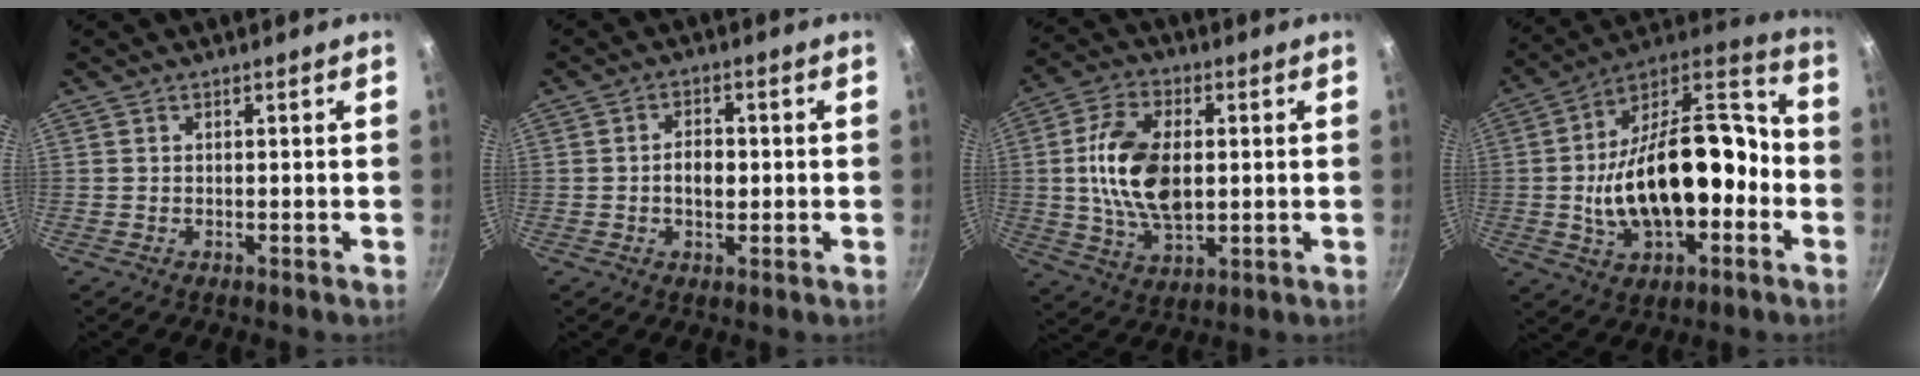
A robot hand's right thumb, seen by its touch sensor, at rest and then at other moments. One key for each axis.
{"total": 4.5, "fx": -0.2, "fy": 2.7, "fz": 3.6, "tx": -0.053, "ty": 0.007, "tz": -0.005}
{"total": 15.6, "fx": 1.1, "fy": 8.8, "fz": 12.8, "tx": -0.236, "ty": 0.001, "tz": 0.023}
{"total": 25.9, "fx": -3.2, "fy": 13.3, "fz": 22.0, "tx": -0.349, "ty": 0.038, "tz": -0.048}